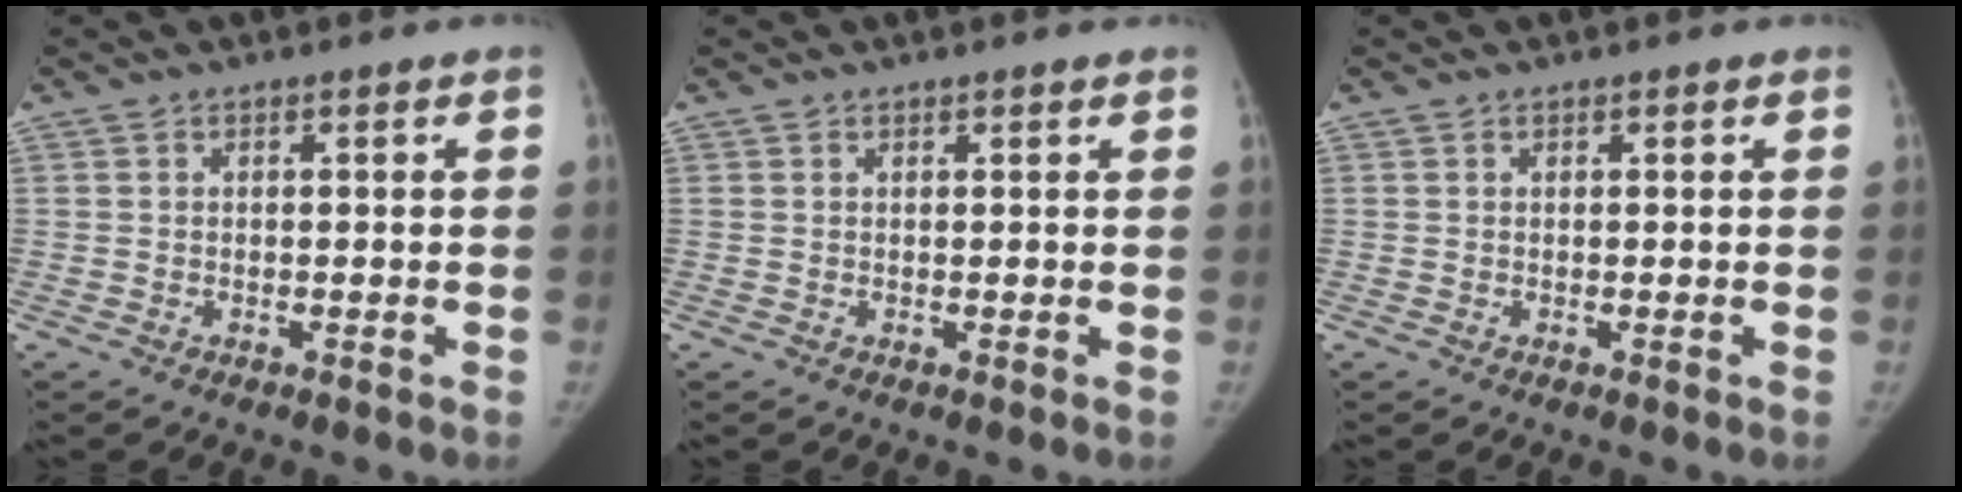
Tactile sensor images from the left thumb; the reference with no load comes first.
{"total": 0.9, "force": [0.7, 0.1, 0.5], "torque": [-0.003, 0.000, 0.011]}
{"total": 0.0}